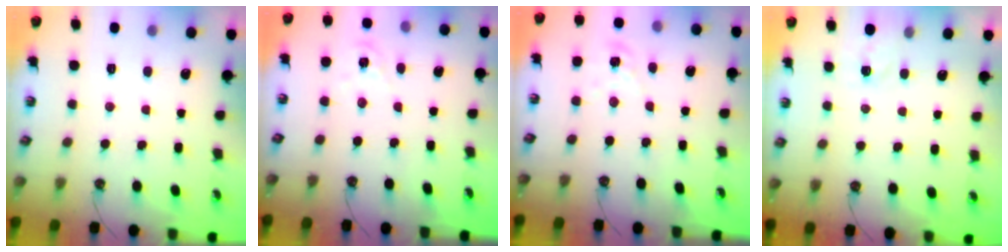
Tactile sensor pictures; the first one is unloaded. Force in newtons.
{"total": 3.4, "press": 3.4, "slide": 0.1}
{"total": 1.3, "press": 1.3, "slide": 0.2}
{"total": 2.9, "press": 2.9, "slide": 0.5}